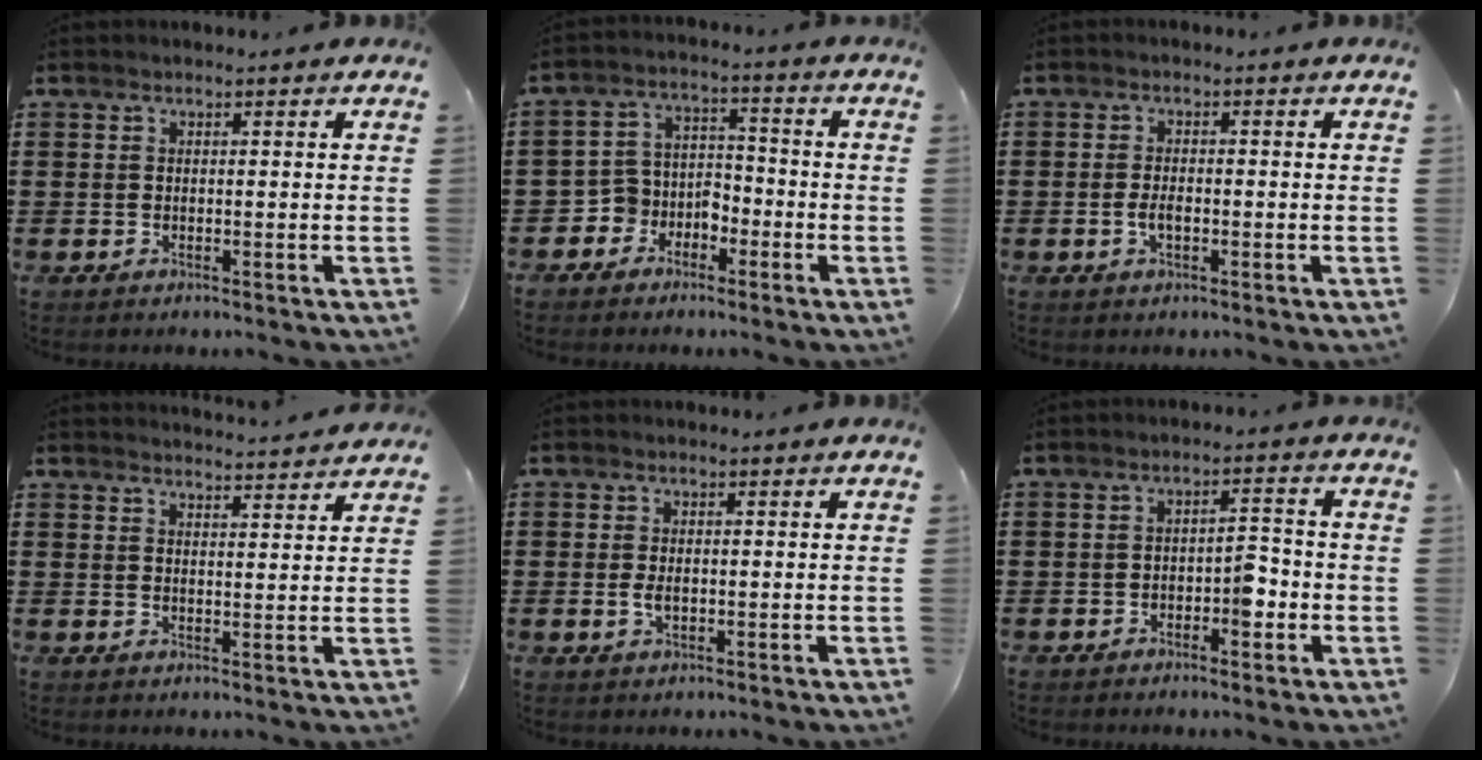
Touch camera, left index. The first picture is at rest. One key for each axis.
{"total": 4.8, "fx": -3.4, "fy": 3.4, "fz": 0.0, "tx": -0.015, "ty": 0.005, "tz": -0.070}
{"total": 2.5, "fx": -0.7, "fy": 1.1, "fz": 2.1, "tx": -0.057, "ty": -0.004, "tz": -0.016}
{"total": 3.1, "fx": 3.0, "fy": -0.5, "fz": 0.0, "tx": -0.009, "ty": -0.018, "tz": 0.055}
{"total": 1.8, "fx": -0.2, "fy": 0.9, "fz": 1.5, "tx": -0.037, "ty": -0.001, "tz": -0.008}
{"total": 3.6, "fx": -1.6, "fy": 1.6, "fz": 2.8, "tx": -0.043, "ty": 0.004, "tz": -0.033}